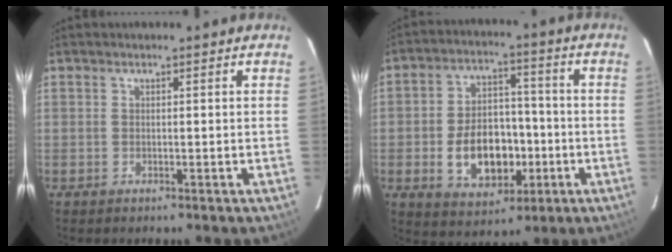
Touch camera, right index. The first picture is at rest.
{"total": 13.3, "force": [-3.5, 8.8, 9.4], "torque": [-0.186, 0.016, -0.040]}